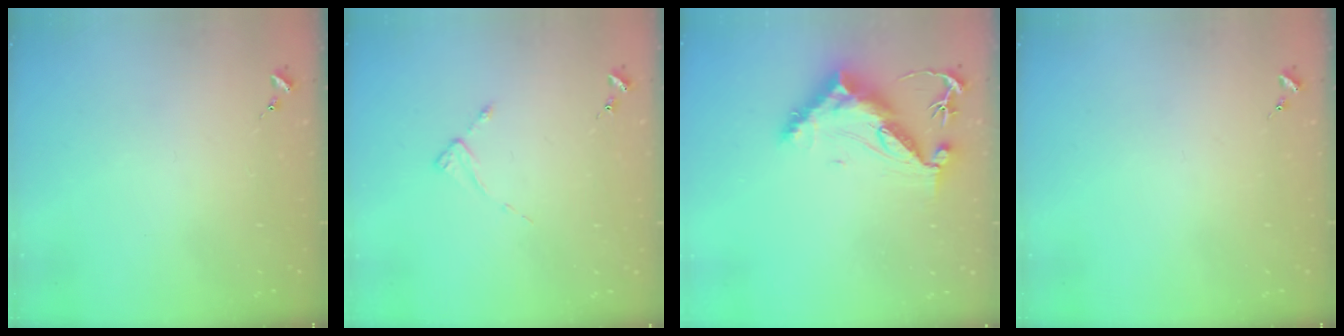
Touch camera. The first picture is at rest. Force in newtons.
{"total": 2.0, "press": 2.0, "slide": 0.3}
{"total": 12.9, "press": 12.8, "slide": 0.9}
{"total": 0.0}